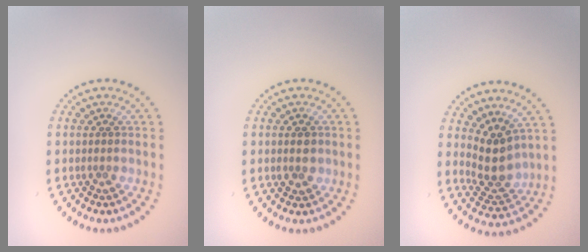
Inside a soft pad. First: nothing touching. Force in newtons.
{"total": 1.3, "press": 1.3, "slide": 0.1}
{"total": 3.5, "press": 3.0, "slide": 1.8}